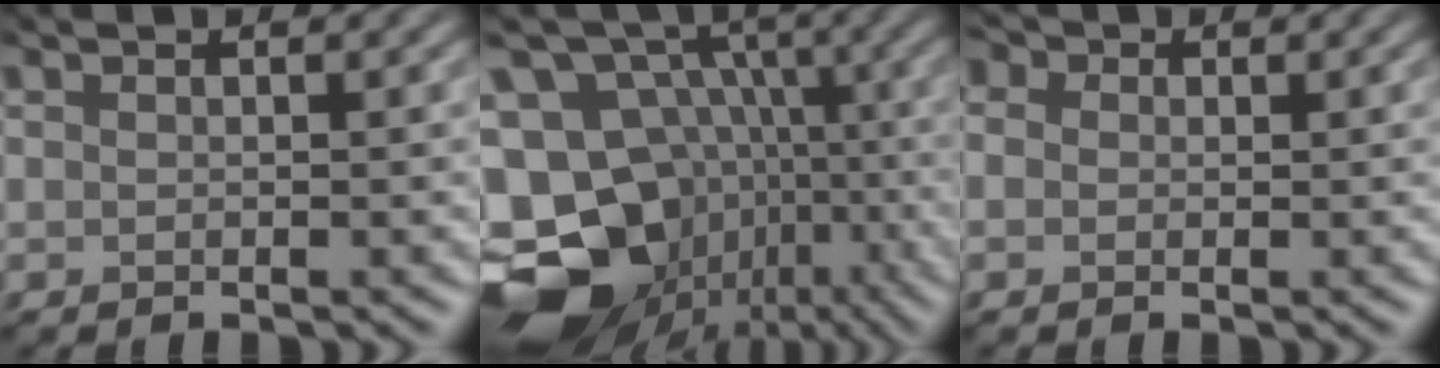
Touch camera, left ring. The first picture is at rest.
{"total": 19.7, "force": [-6.8, 16.9, 7.4], "torque": [-0.153, -0.009, -0.105]}
{"total": 3.5, "force": [1.5, 2.9, 1.4], "torque": [-0.050, 0.011, 0.021]}